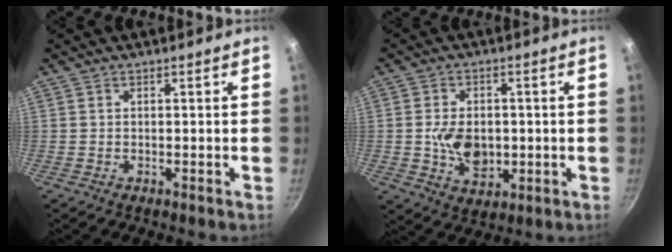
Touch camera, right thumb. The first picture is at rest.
{"total": 8.9, "force": [-0.5, 6.3, 6.3], "torque": [-0.088, -0.005, -0.004]}